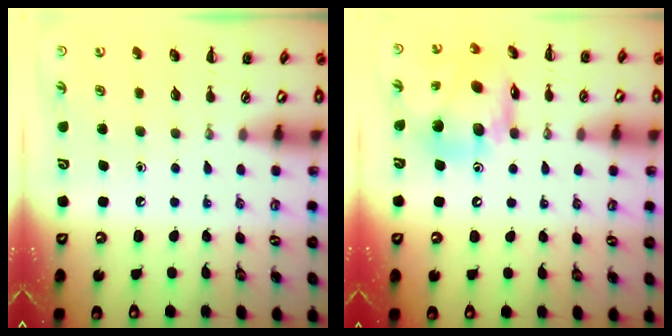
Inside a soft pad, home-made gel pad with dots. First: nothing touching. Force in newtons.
{"total": 15.3, "press": 15.0, "slide": 2.9}